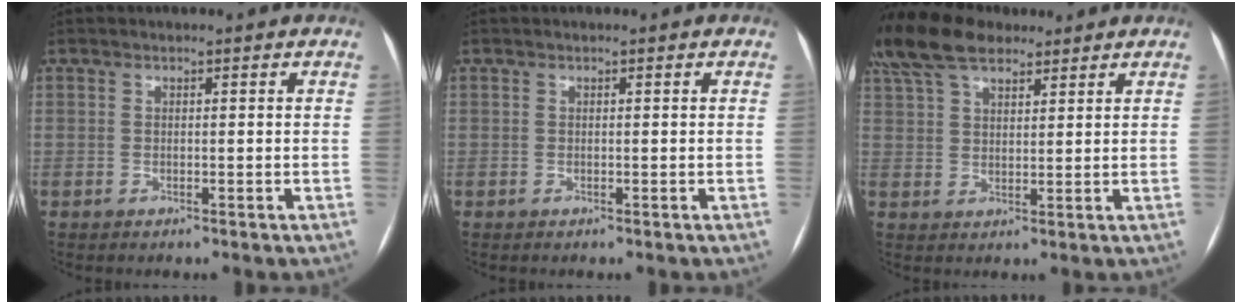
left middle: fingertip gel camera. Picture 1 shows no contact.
{"total": 0.0}
{"total": 11.6, "force": [9.1, 4.5, 5.5], "torque": [-0.118, 0.046, 0.170]}